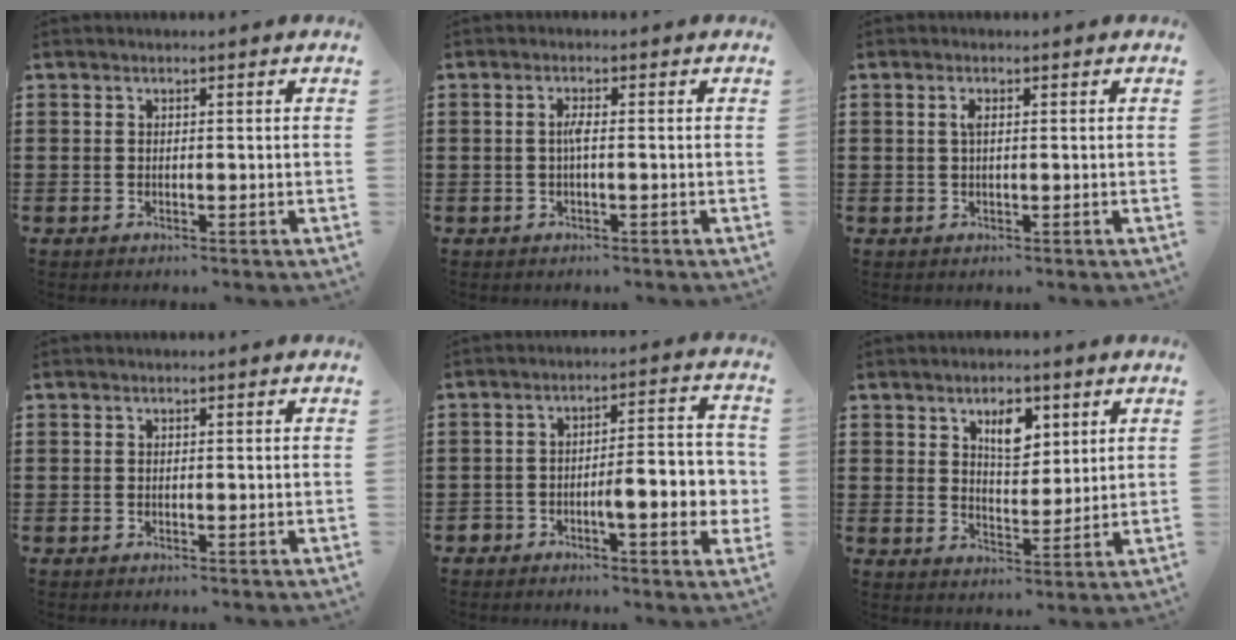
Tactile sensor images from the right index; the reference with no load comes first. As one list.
[{"total": 1.9, "force": [-0.3, 0.2, 1.8], "torque": [-0.045, -0.003, -0.009]}, {"total": 1.4, "force": [0.2, 0.4, 1.3], "torque": [-0.026, 0.003, 0.003]}, {"total": 0.0}, {"total": 7.7, "force": [-2.6, 2.5, 6.8], "torque": [-0.097, -0.008, -0.048]}, {"total": 5.5, "force": [2.9, 2.9, 3.7], "torque": [-0.059, 0.001, 0.046]}]